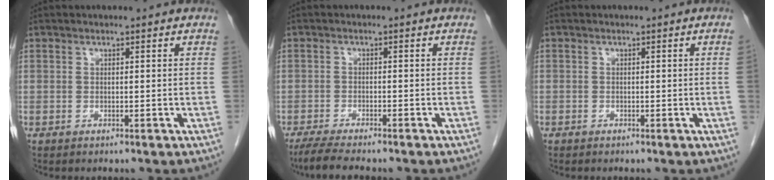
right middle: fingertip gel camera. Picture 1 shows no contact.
{"total": 6.1, "force": [-5.1, 0.8, 3.2], "torque": [-0.056, -0.016, -0.084]}
{"total": 0.7, "force": [-0.2, -0.3, 0.7], "torque": [-0.008, 0.000, -0.005]}